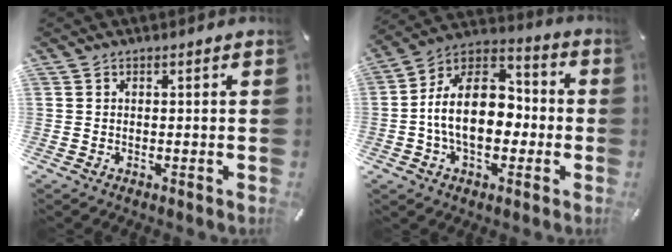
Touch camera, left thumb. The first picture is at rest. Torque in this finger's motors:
{"motor_torque": [0.30, 1.99, 1.74, 0.39, 0.31]}